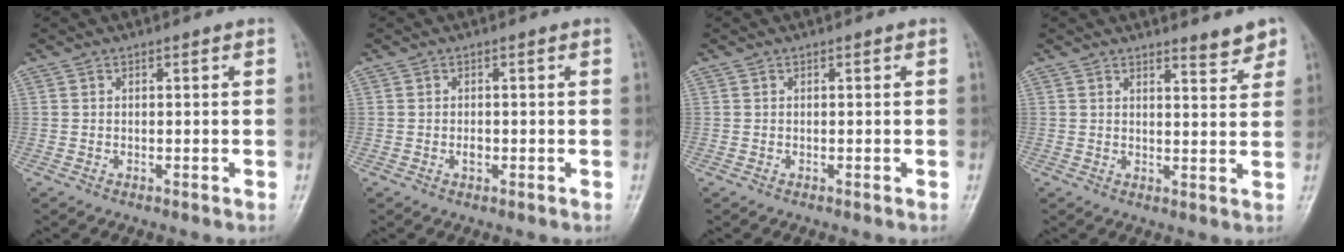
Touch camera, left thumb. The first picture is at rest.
{"total": 1.2, "force": [-0.3, 0.7, 0.9], "torque": [-0.012, 0.001, -0.004]}
{"total": 0.0}
{"total": 3.9, "force": [3.2, 1.0, 1.9], "torque": [-0.010, -0.026, 0.042]}